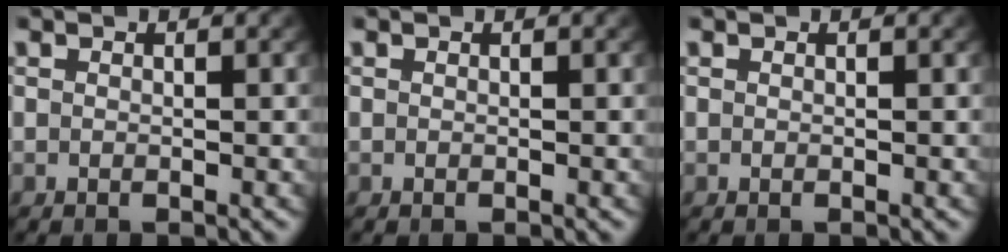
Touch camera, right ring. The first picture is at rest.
{"total": 0.0}
{"total": 0.0}